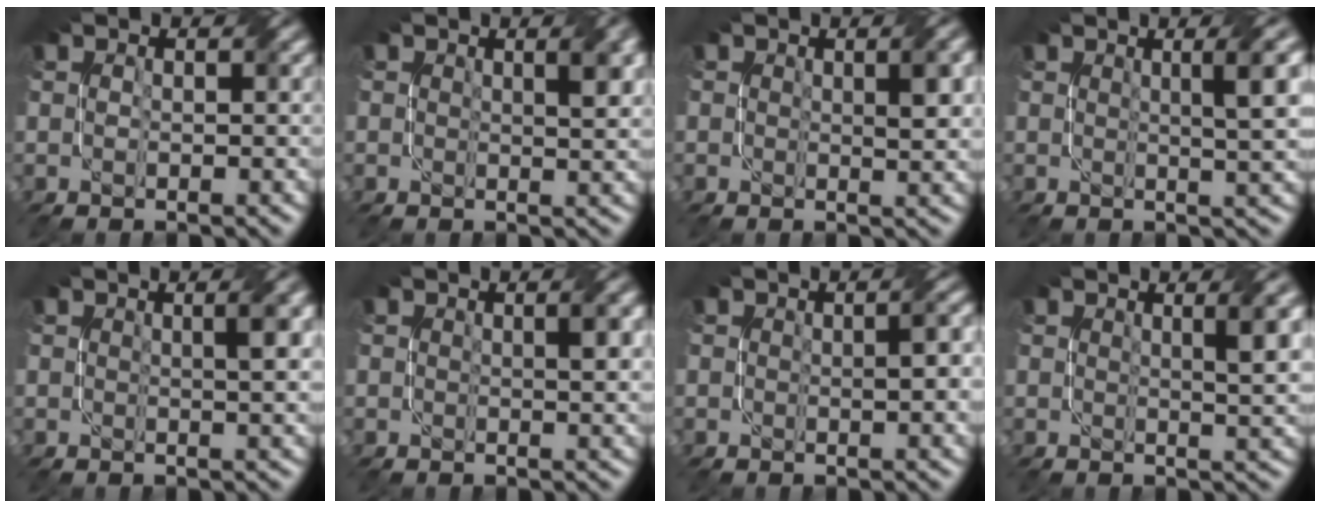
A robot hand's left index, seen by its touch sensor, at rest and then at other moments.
{"total": 1.9, "force": [0.6, 0.6, 1.7], "torque": [-0.015, 0.005, 0.012]}
{"total": 2.2, "force": [0.4, 0.7, 2.0], "torque": [-0.023, 0.004, 0.008]}
{"total": 4.4, "force": [1.1, 0.9, 4.1], "torque": [-0.042, 0.014, 0.018]}
{"total": 2.3, "force": [0.5, 0.6, 2.2], "torque": [-0.018, 0.010, 0.007]}
{"total": 1.7, "force": [0.3, 0.4, 1.6], "torque": [-0.015, 0.006, 0.005]}
{"total": 1.9, "force": [-0.2, 0.5, 1.9], "torque": [-0.022, 0.005, 0.001]}
{"total": 3.5, "force": [1.0, 0.9, 3.2], "torque": [-0.028, 0.008, 0.016]}